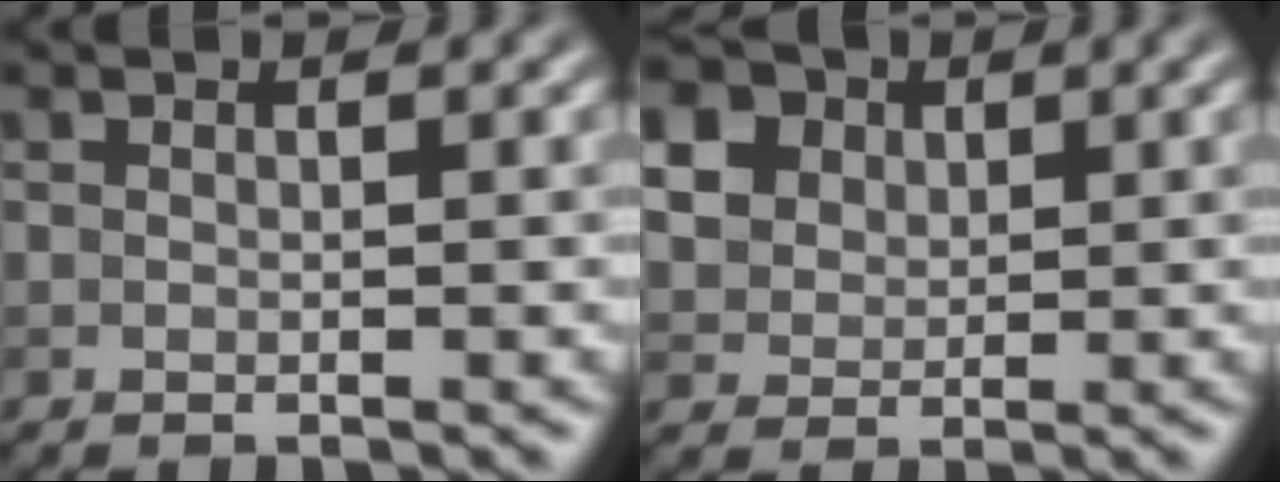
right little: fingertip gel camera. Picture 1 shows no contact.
{"total": 8.6, "force": [4.0, 6.5, 4.0], "torque": [-0.105, 0.025, 0.061]}